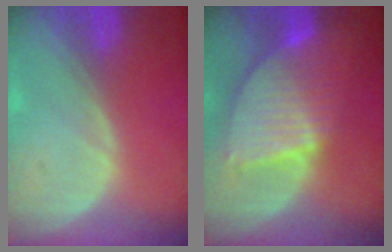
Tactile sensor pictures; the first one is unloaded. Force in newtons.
{"total": 9.1, "press": 7.7, "slide": 4.8}